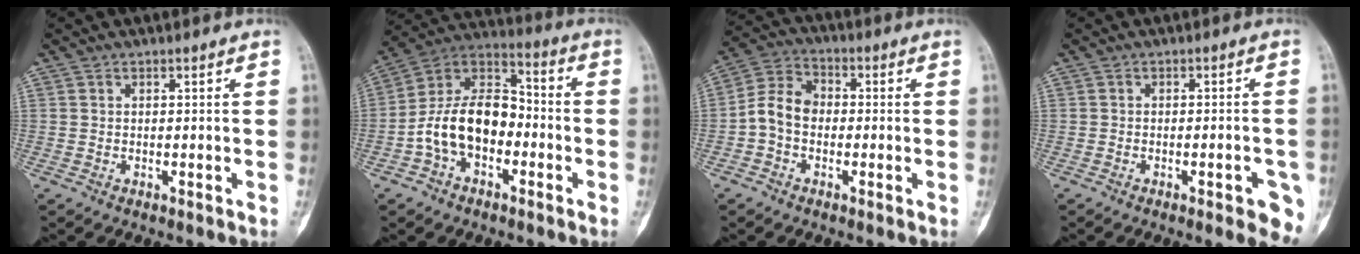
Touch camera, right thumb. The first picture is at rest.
{"total": 14.9, "force": [-3.7, 9.6, 10.8], "torque": [-0.175, 0.055, -0.076]}
{"total": 7.6, "force": [-1.2, 5.7, 4.8], "torque": [-0.078, 0.030, -0.039]}
{"total": 6.5, "force": [-2.9, 1.8, 5.5], "torque": [-0.053, 0.005, -0.030]}